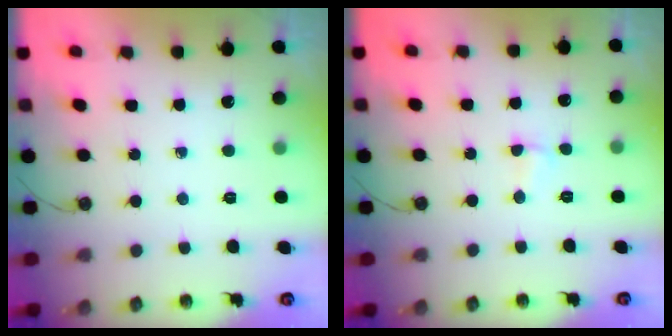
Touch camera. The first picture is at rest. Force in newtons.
{"total": 2.9, "press": 2.9, "slide": 0.6}